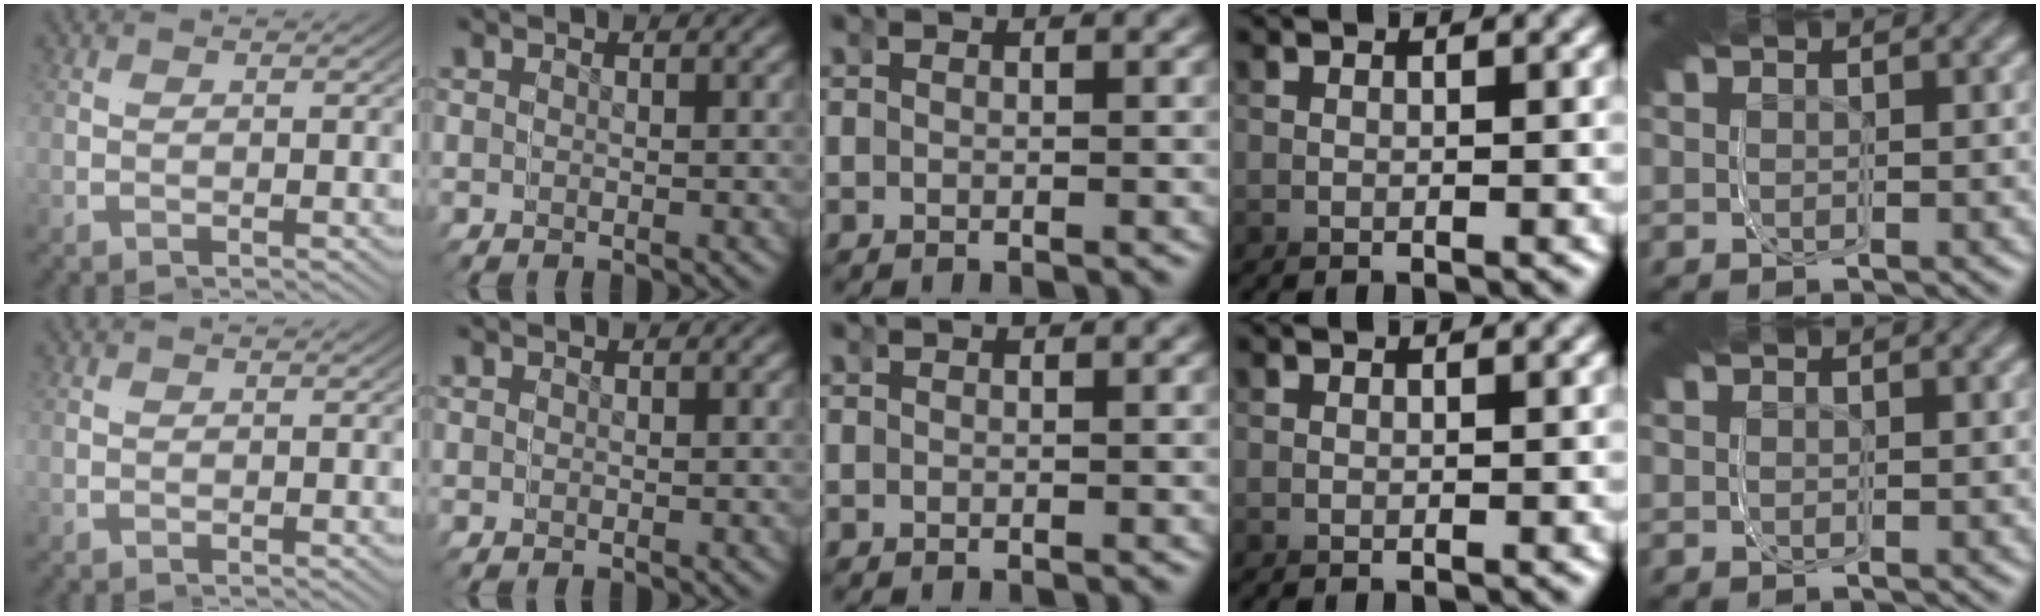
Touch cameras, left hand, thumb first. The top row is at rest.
{}